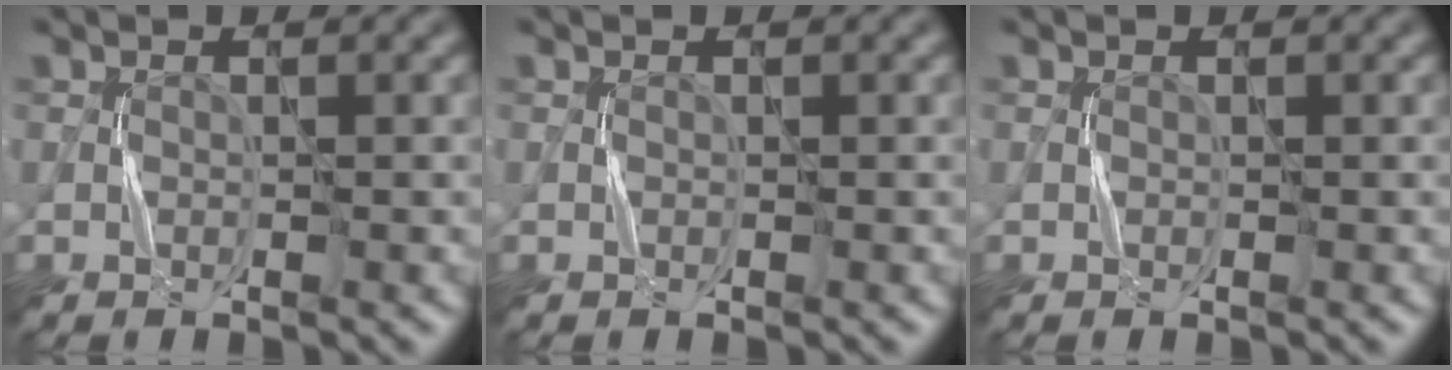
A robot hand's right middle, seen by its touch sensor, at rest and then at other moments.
{"total": 0.0}
{"total": 0.0}